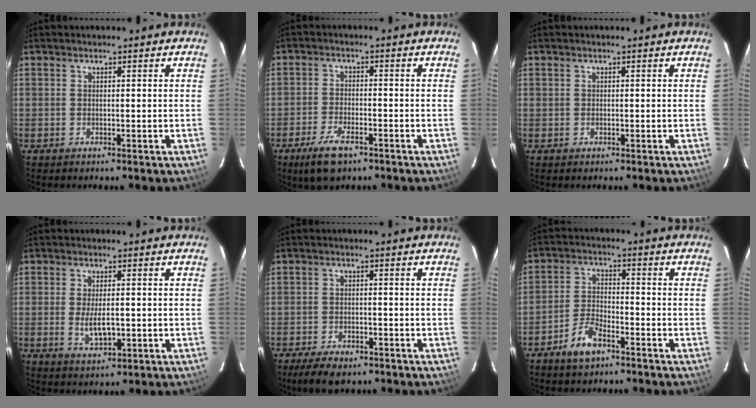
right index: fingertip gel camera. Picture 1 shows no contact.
{"total": 7.1, "force": [-4.6, 2.8, 4.7], "torque": [-0.113, -0.011, -0.083]}
{"total": 0.0}
{"total": 5.2, "force": [-0.7, 2.2, 4.7], "torque": [-0.091, -0.009, -0.008]}
{"total": 6.7, "force": [-5.1, 2.7, 3.3], "torque": [-0.082, -0.009, -0.084]}
{"total": 6.1, "force": [-4.3, 2.3, 3.8], "torque": [-0.087, 0.005, -0.081]}